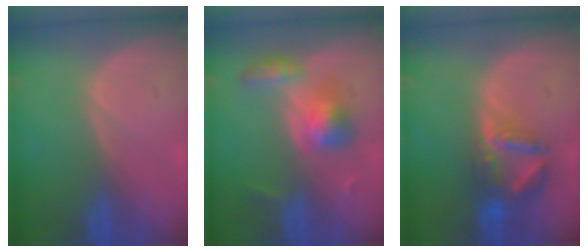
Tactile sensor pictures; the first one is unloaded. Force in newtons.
{"total": 5.7, "press": 5.4, "slide": 1.6}
{"total": 7.1, "press": 6.4, "slide": 3.2}